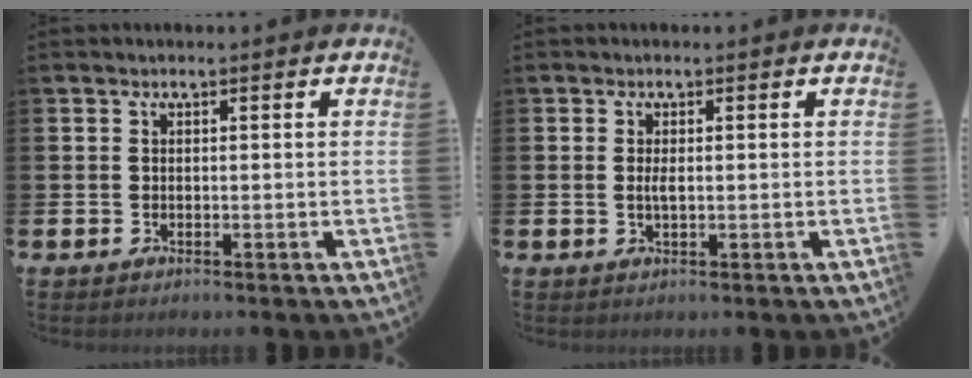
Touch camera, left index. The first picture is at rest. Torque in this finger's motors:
{"motor_torque": [0.42, 0.32, 0.03, 0.05]}